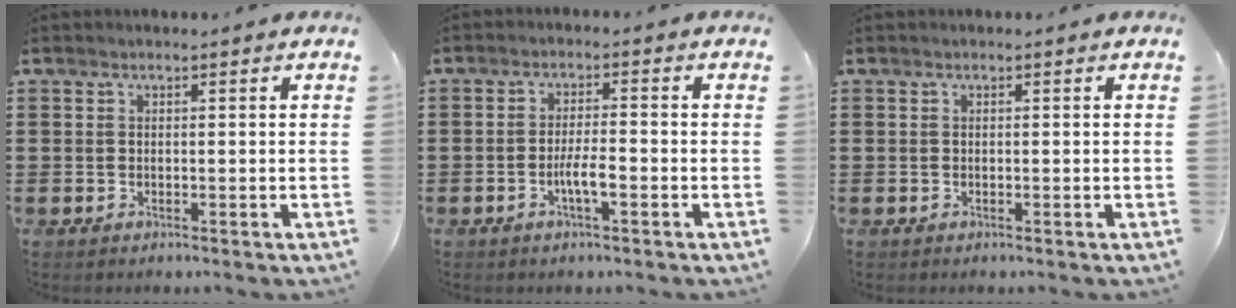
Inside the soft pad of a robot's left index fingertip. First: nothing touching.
{"total": 3.8, "force": [-1.4, 0.7, 3.5], "torque": [-0.067, 0.001, -0.026]}
{"total": 0.0}